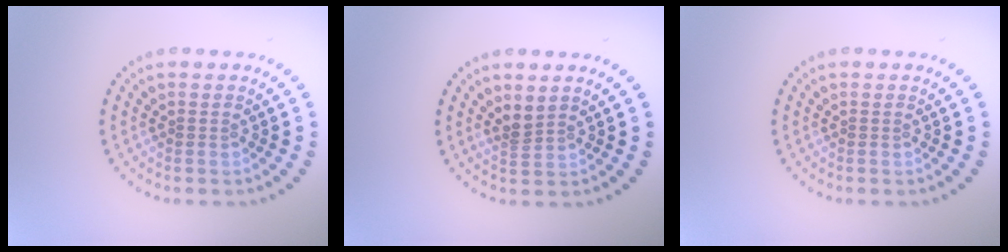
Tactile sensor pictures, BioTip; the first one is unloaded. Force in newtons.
{"total": 1.7, "press": 1.2, "slide": 1.2}
{"total": 0.0}